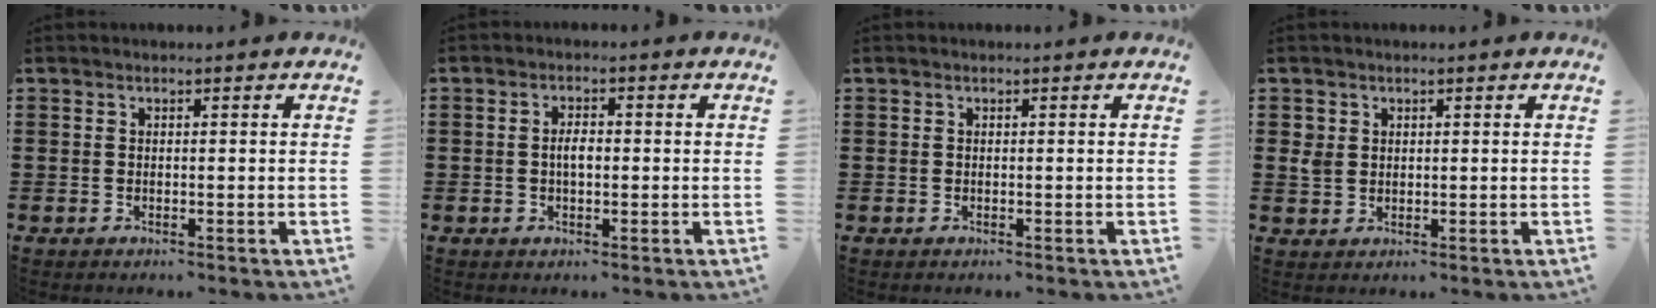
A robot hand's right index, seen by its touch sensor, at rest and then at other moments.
{"total": 2.5, "force": [-0.1, 1.1, 2.3], "torque": [-0.043, 0.002, -0.003]}
{"total": 0.0}
{"total": 2.2, "force": [0.8, 1.8, 0.9], "torque": [-0.024, 0.007, 0.014]}